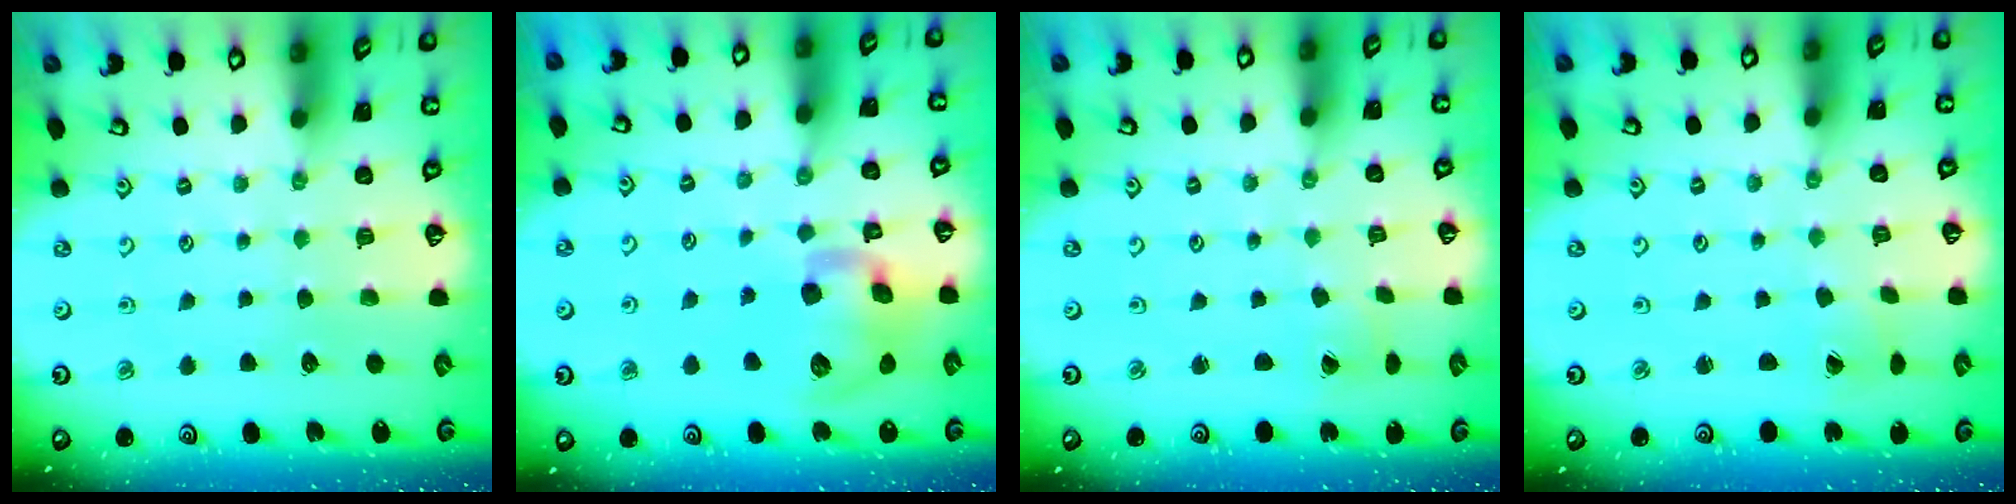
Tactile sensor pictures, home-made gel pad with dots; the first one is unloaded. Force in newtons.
{"total": 13.5, "press": 13.4, "slide": 2.2}
{"total": 2.8, "press": 2.8, "slide": 0.2}
{"total": 1.0, "press": 1.0, "slide": 0.1}